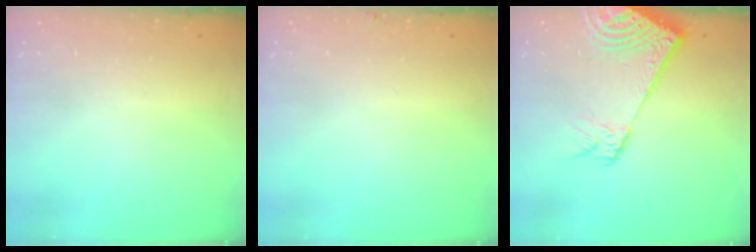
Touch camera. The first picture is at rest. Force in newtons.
{"total": 2.8, "press": 2.8, "slide": 0.3}
{"total": 13.3, "press": 13.0, "slide": 2.7}